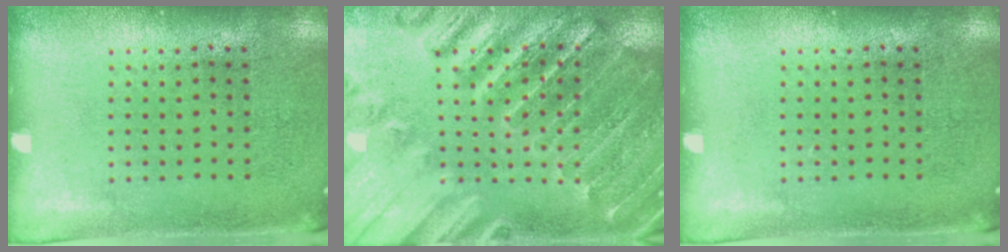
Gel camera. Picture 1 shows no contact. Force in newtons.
{"total": 2.7, "press": 2.7, "slide": 0.4}
{"total": 0.0}